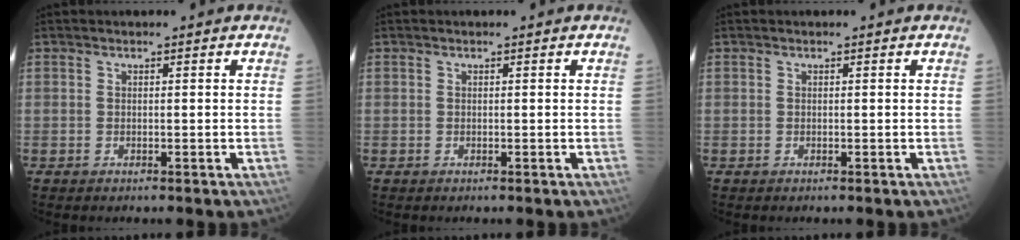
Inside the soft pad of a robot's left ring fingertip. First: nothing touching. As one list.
[{"total": 0.0}, {"total": 0.0}]